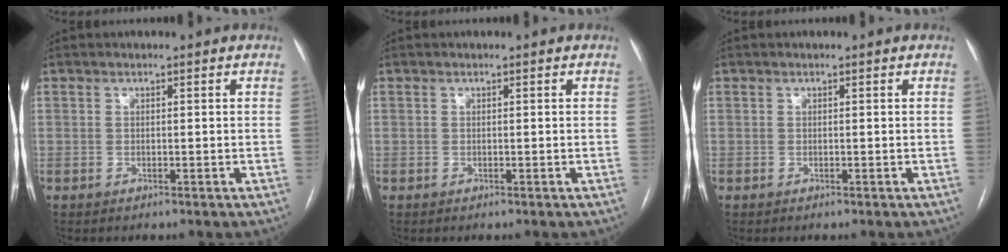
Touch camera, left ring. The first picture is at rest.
{"total": 0.0}
{"total": 0.0}